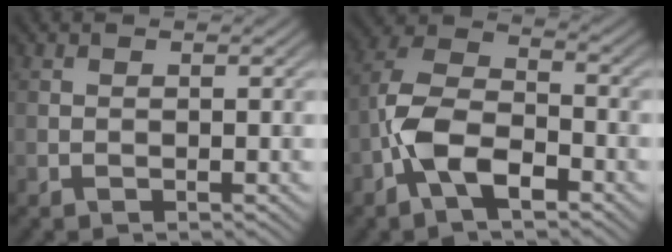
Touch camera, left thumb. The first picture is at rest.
{"total": 8.8, "force": [-4.0, 4.4, 6.5], "torque": [-0.130, 0.009, -0.097]}